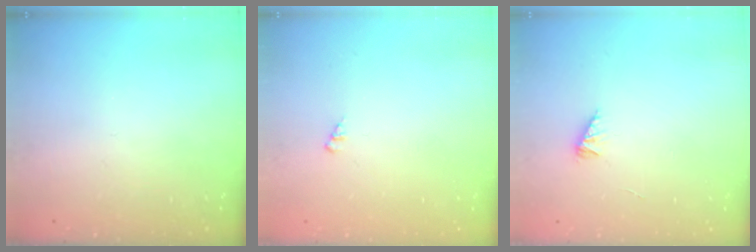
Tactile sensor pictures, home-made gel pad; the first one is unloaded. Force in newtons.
{"total": 1.3, "press": 1.3, "slide": 0.3}
{"total": 2.2, "press": 2.2, "slide": 0.5}